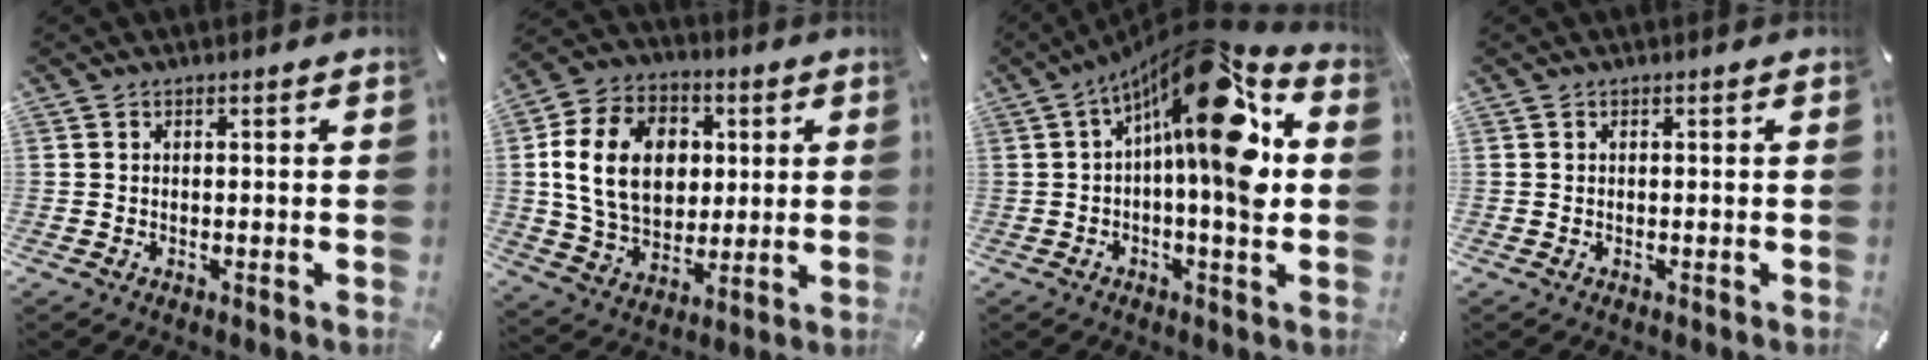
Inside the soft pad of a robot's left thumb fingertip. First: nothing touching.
{"total": 17.2, "force": [2.4, 13.3, 10.6], "torque": [-0.213, 0.014, 0.044]}
{"total": 19.6, "force": [4.9, 6.2, 17.9], "torque": [-0.266, -0.039, 0.070]}
{"total": 0.0}